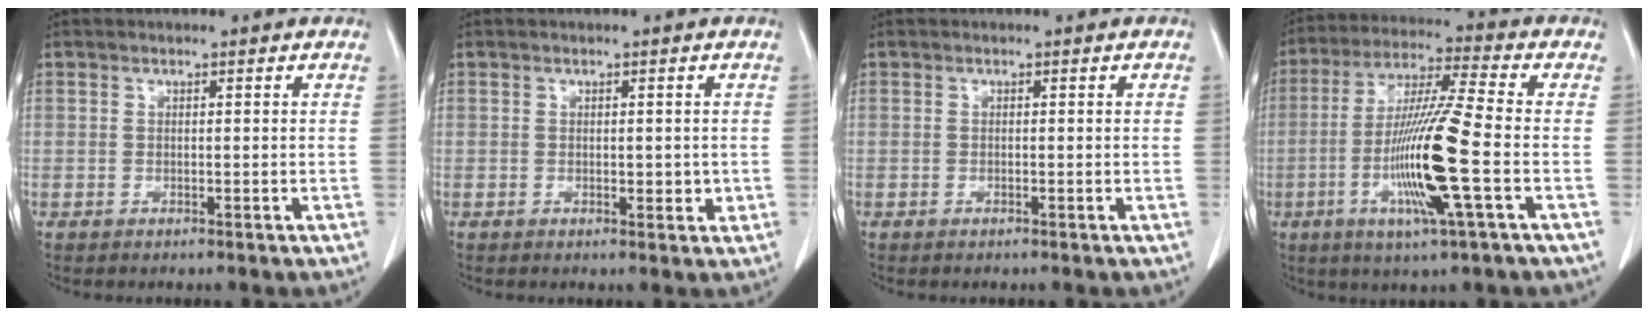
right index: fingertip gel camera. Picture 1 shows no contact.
{"total": 1.9, "force": [-0.1, 1.0, 1.6], "torque": [-0.019, -0.002, 0.003]}
{"total": 0.0}
{"total": 14.5, "force": [-3.7, -0.4, 14.0], "torque": [-0.280, -0.013, -0.076]}